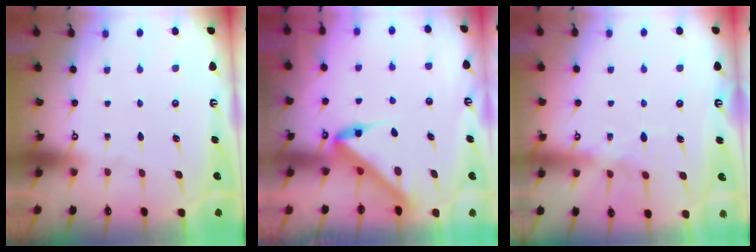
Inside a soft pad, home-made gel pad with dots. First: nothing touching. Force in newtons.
{"total": 6.4, "press": 6.4, "slide": 0.3}
{"total": 9.8, "press": 9.7, "slide": 0.8}